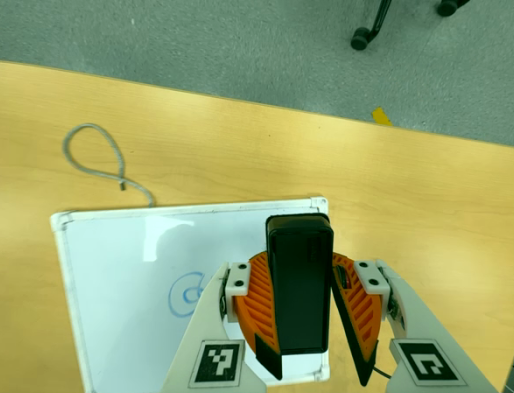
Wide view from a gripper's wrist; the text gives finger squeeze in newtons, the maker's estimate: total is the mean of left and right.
{"total": 7.6, "left": 8.4, "right": 6.8}